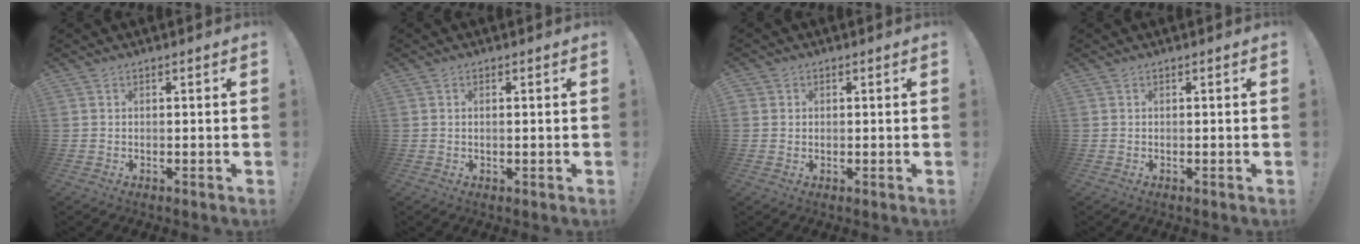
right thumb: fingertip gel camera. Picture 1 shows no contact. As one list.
[{"total": 0.7, "force": [0.3, 0.1, 0.6], "torque": [-0.004, -0.003, 0.004]}, {"total": 1.6, "force": [0.5, 1.5, 0.3], "torque": [0.000, -0.001, 0.008]}, {"total": 0.0}]